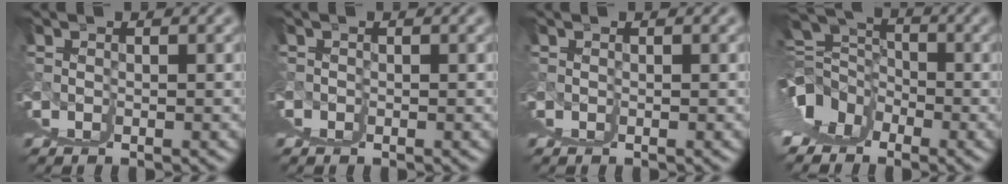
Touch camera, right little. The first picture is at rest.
{"total": 1.7, "force": [0.4, -1.6, -0.4], "torque": [0.010, 0.004, 0.007]}
{"total": 0.7, "force": [0.1, -0.5, -0.5], "torque": [0.011, 0.001, 0.001]}
{"total": 4.0, "force": [1.1, -1.4, 3.6], "torque": [-0.036, 0.013, 0.027]}